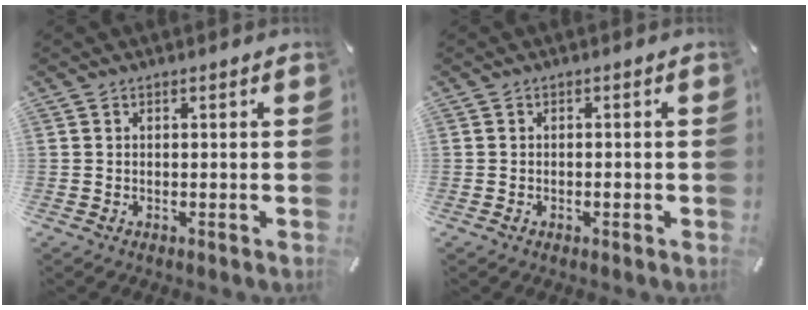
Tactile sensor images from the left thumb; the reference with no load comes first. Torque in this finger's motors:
{"motor_torque": [-0.11, -0.21, -0.02, -0.02, 0.06]}